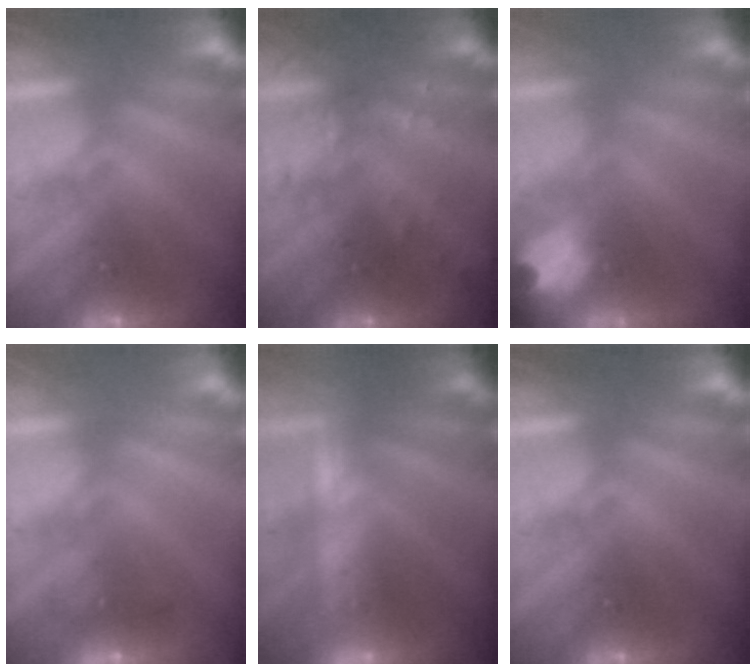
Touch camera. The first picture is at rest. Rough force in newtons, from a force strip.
{"total": 3.3}
{"total": 5.9}
{"total": 2.4}
{"total": 2.3}
{"total": 0.0}